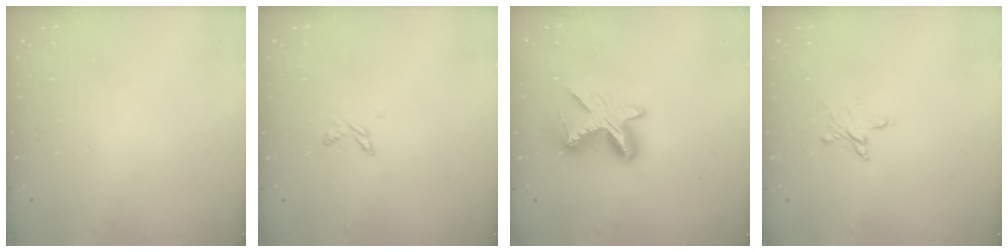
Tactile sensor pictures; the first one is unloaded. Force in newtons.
{"total": 2.5, "press": 2.5, "slide": 0.5}
{"total": 8.7, "press": 8.7, "slide": 0.2}
{"total": 4.5, "press": 4.5, "slide": 0.3}